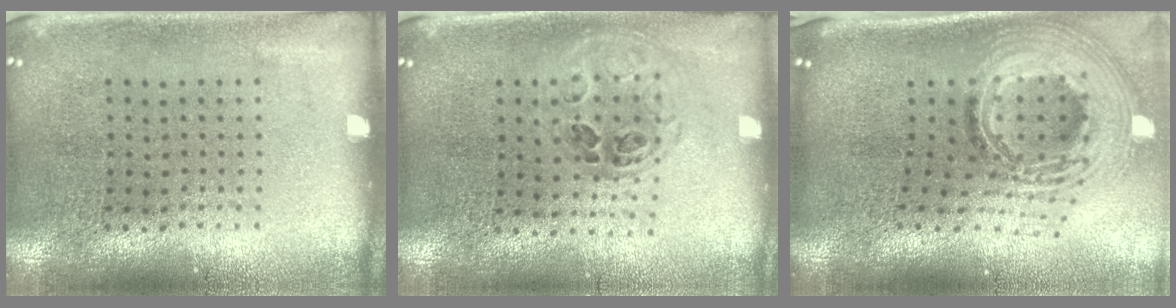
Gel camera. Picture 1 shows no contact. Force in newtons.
{"total": 1.0, "press": 0.9, "slide": 0.3}
{"total": 2.7, "press": 1.8, "slide": 2.0}